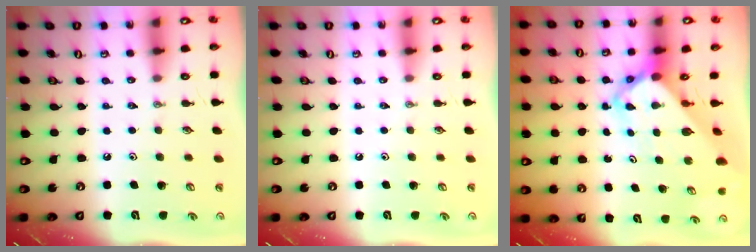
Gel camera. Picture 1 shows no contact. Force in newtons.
{"total": 0.0}
{"total": 5.9, "press": 5.9, "slide": 0.4}